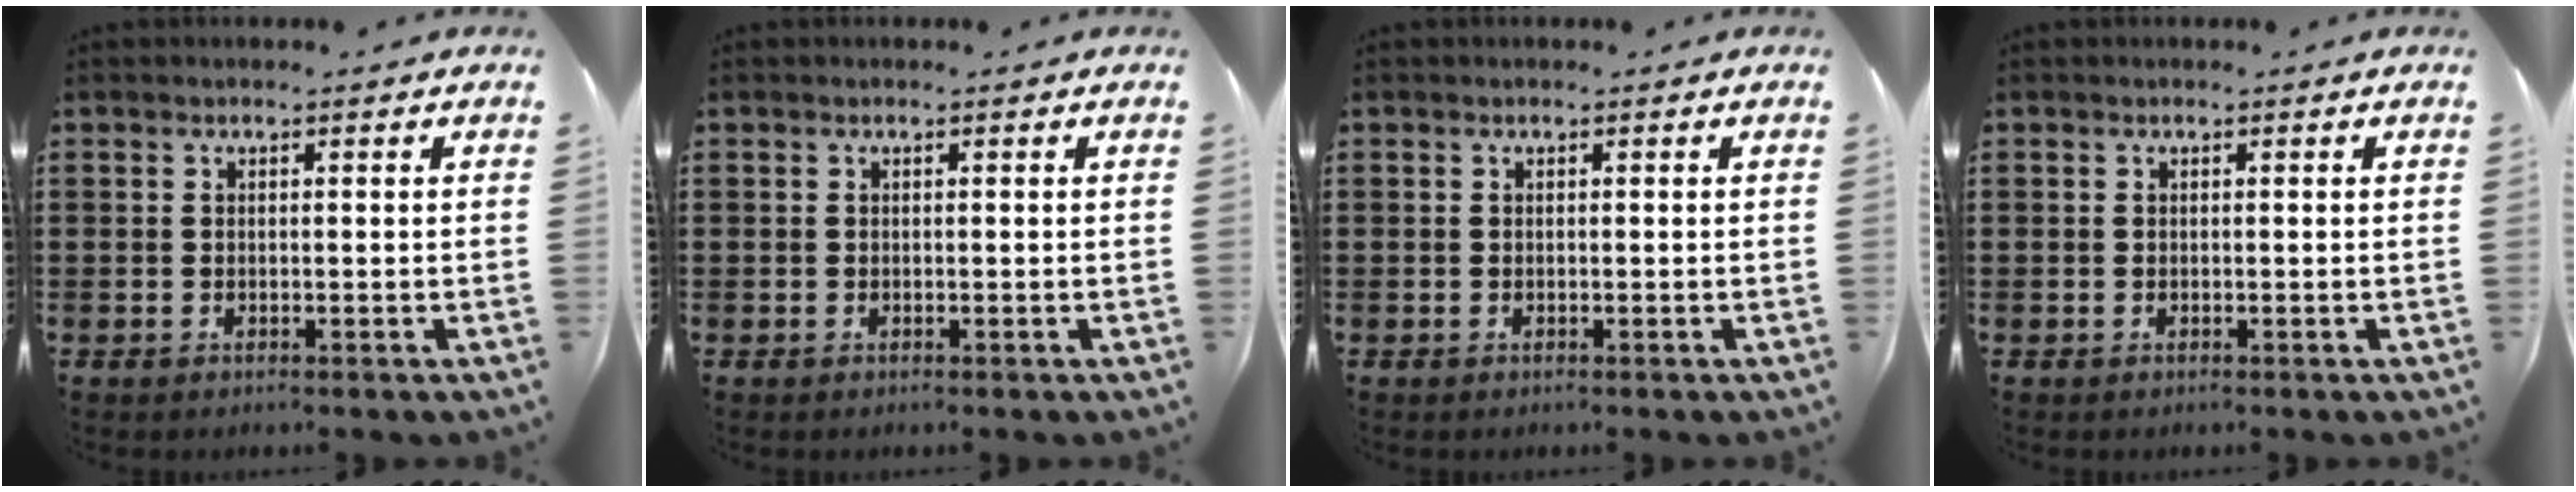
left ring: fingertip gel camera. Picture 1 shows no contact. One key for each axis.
{"total": 0.0}
{"total": 0.0}
{"total": 0.0}